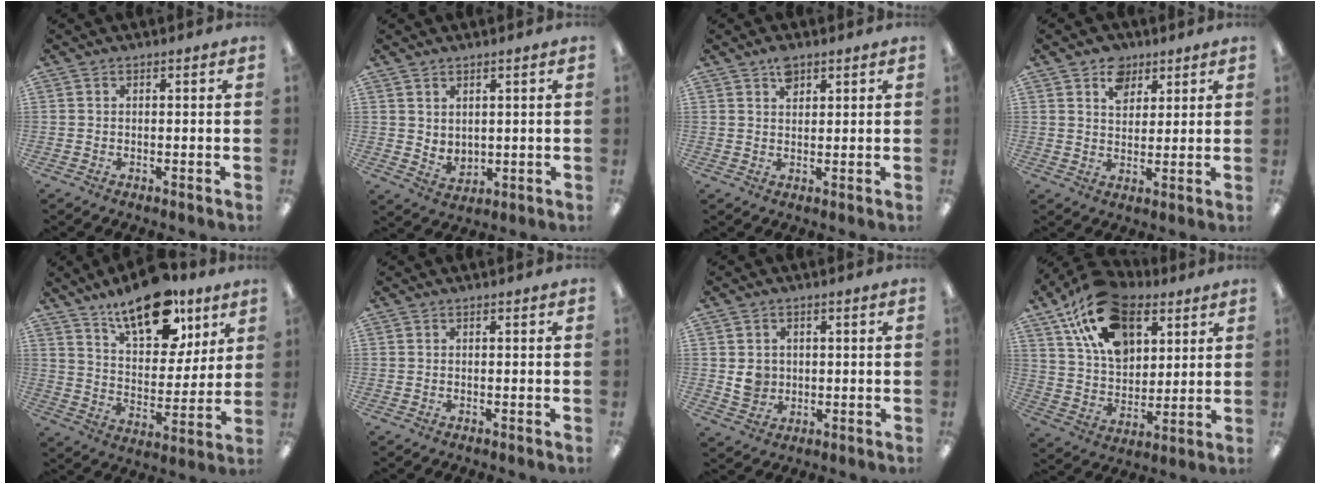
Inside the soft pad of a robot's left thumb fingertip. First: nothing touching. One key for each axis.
{"total": 3.3, "fx": 2.8, "fy": 1.6, "fz": 0.4, "tx": -0.006, "ty": -0.019, "tz": 0.053}
{"total": 3.3, "fx": 2.3, "fy": 1.7, "fz": 1.7, "tx": -0.024, "ty": -0.006, "tz": 0.038}
{"total": 7.7, "fx": 4.6, "fy": 5.4, "fz": 3.0, "tx": -0.037, "ty": -0.010, "tz": 0.081}
{"total": 18.1, "fx": 12.8, "fy": 8.3, "fz": 9.8, "tx": -0.155, "ty": -0.068, "tz": 0.220}
{"total": 0.0}
{"total": 4.3, "fx": 0.5, "fy": 4.0, "fz": 1.6, "tx": -0.011, "ty": -0.002, "tz": 0.006}
{"total": 20.6, "fx": 11.7, "fy": 12.2, "fz": 11.8, "tx": -0.214, "ty": -0.035, "tz": 0.215}